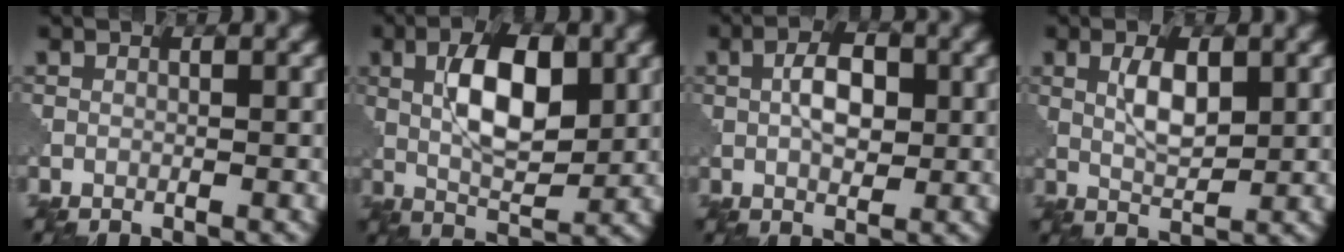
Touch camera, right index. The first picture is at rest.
{"total": 7.0, "force": [1.8, 3.0, 6.0], "torque": [-0.104, 0.004, 0.034]}
{"total": 3.5, "force": [0.9, 1.9, 2.9], "torque": [-0.055, 0.004, 0.014]}
{"total": 3.2, "force": [1.4, 1.2, 2.6], "torque": [-0.055, 0.001, 0.029]}